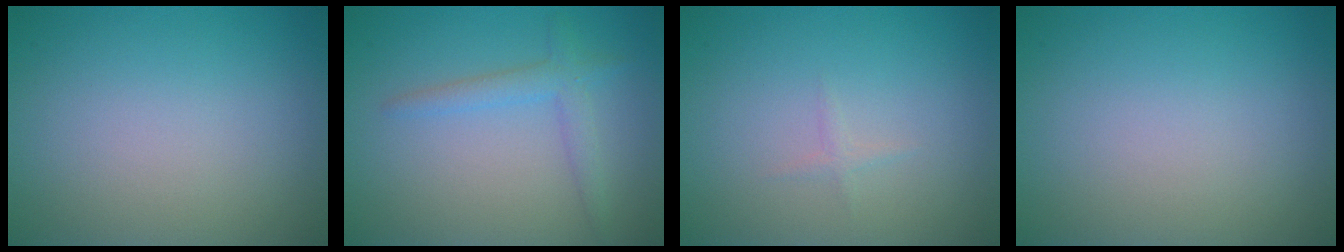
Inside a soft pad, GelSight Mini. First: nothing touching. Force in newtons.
{"total": 1.3, "press": 1.3, "slide": 0.1}
{"total": 0.6, "press": 0.6, "slide": 0.0}
{"total": 0.0}